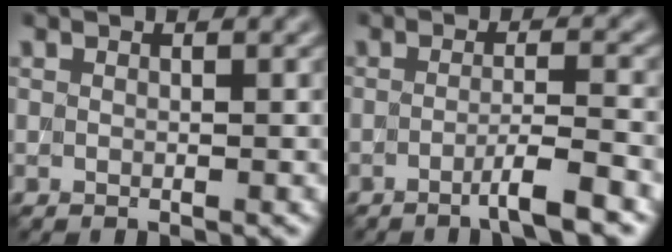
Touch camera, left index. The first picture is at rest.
{"total": 3.6, "force": [-1.8, 0.3, 3.1], "torque": [-0.042, 0.005, -0.046]}